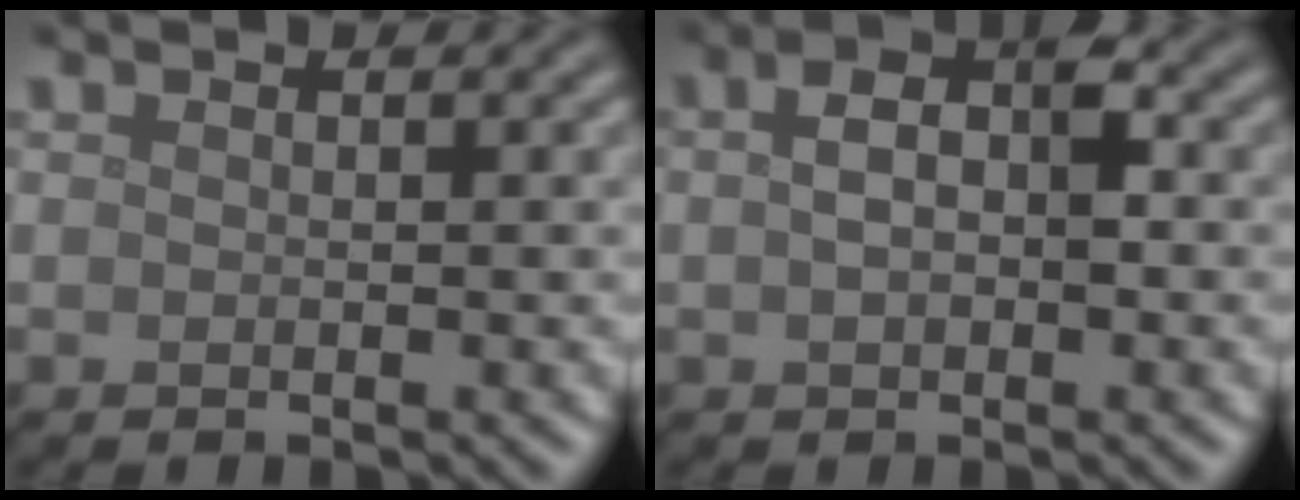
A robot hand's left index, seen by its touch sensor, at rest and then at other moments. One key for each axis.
{"total": 3.8, "fx": 0.4, "fy": 2.1, "fz": 3.2, "tx": -0.061, "ty": 0.007, "tz": 0.002}